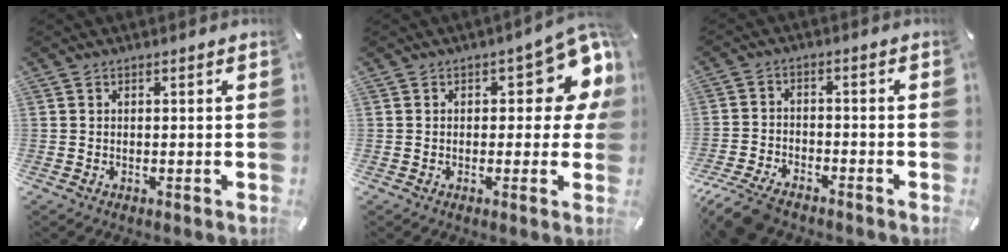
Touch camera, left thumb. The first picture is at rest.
{"total": 11.9, "force": [4.3, 5.4, 9.6], "torque": [-0.109, -0.026, 0.070]}
{"total": 7.5, "force": [-6.2, 2.9, 3.1], "torque": [-0.072, 0.023, -0.119]}